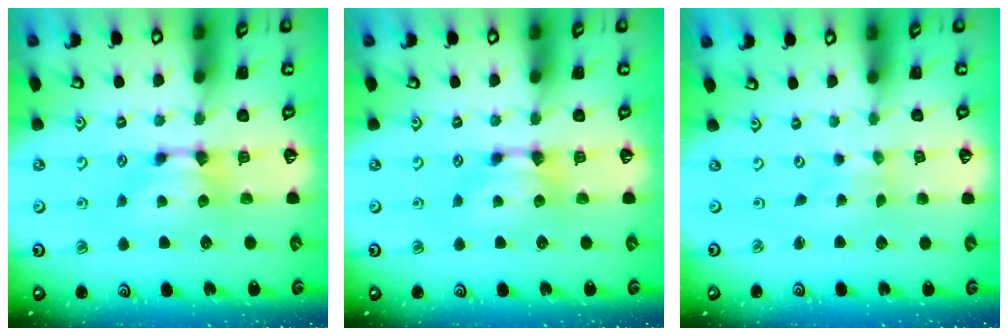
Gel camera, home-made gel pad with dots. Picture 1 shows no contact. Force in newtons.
{"total": 0.0}
{"total": 5.0, "press": 4.9, "slide": 0.7}